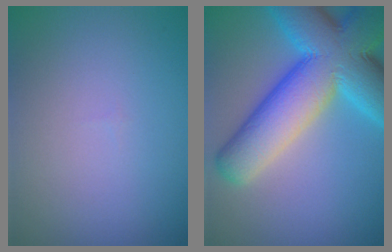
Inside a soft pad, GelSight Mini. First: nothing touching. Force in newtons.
{"total": 13.8, "press": 13.8, "slide": 0.6}